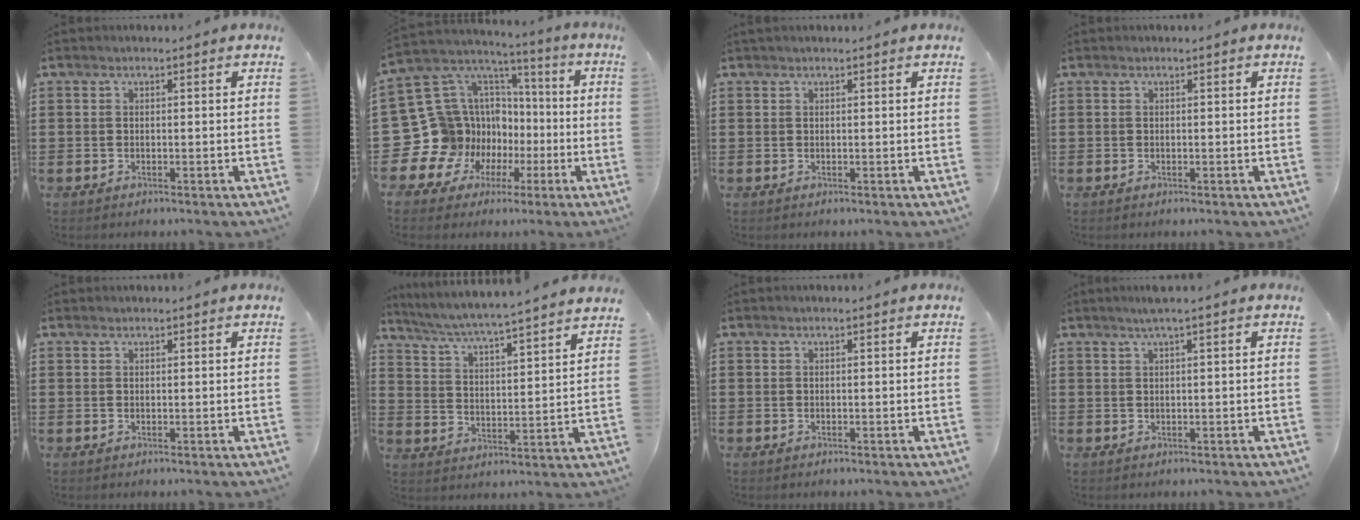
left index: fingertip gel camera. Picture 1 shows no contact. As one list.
[{"total": 16.7, "force": [-3.6, 15.5, 4.9], "torque": [-0.179, -0.030, -0.017]}, {"total": 0.5, "force": [0.5, 0.0, 0.3], "torque": [-0.006, 0.001, 0.009]}, {"total": 0.0}, {"total": 0.6, "force": [0.6, 0.1, 0.0], "torque": [-0.002, 0.000, 0.012]}, {"total": 4.4, "force": [4.1, -1.0, 1.2], "torque": [-0.043, -0.037, 0.062]}, {"total": 0.0}, {"total": 1.8, "force": [1.2, -0.3, 1.3], "torque": [-0.024, 0.000, 0.021]}]